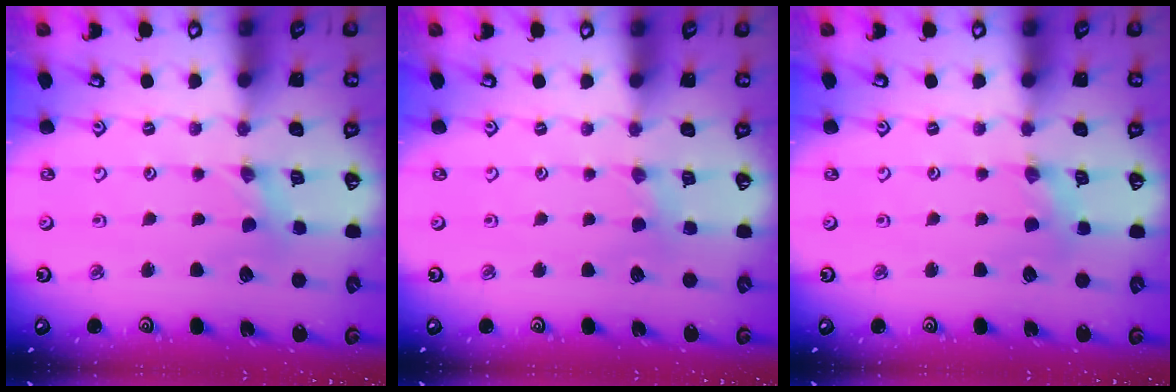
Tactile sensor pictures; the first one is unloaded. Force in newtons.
{"total": 1.8, "press": 1.7, "slide": 0.2}
{"total": 2.4, "press": 2.4, "slide": 0.4}